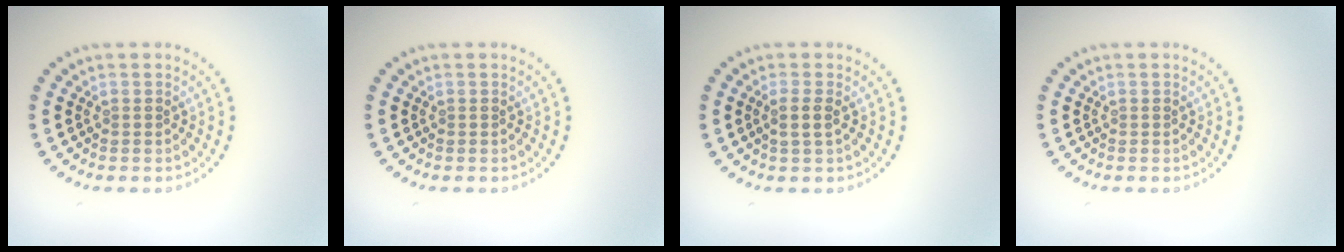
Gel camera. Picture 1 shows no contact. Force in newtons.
{"total": 0.0}
{"total": 1.5, "press": 1.3, "slide": 0.7}
{"total": 0.0}